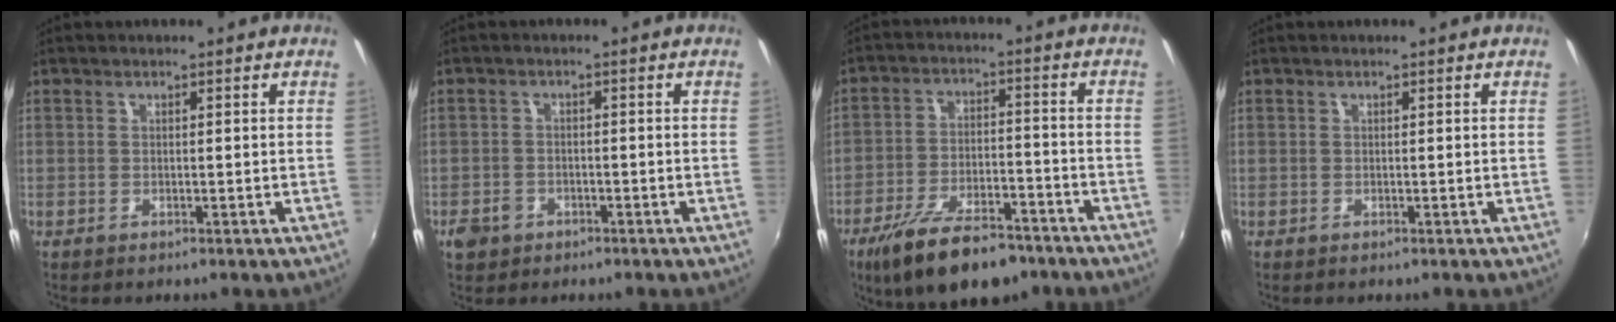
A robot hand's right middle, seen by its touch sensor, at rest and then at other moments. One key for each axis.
{"total": 3.9, "fx": -2.2, "fy": 3.0, "fz": 1.3, "tx": -0.038, "ty": 0.001, "tz": -0.036}
{"total": 15.6, "fx": -11.2, "fy": 5.8, "fz": 9.2, "tx": -0.186, "ty": -0.023, "tz": -0.181}
{"total": 0.0}